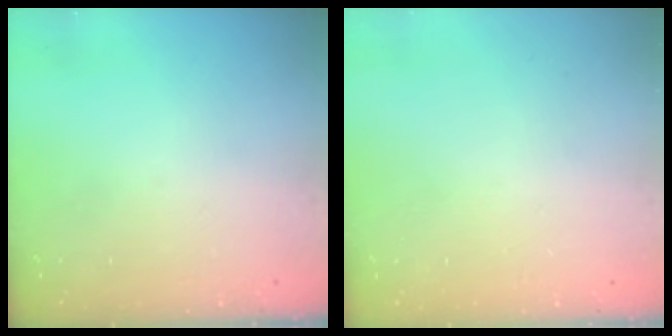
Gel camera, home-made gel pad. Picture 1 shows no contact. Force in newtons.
{"total": 2.7, "press": 2.7, "slide": 0.2}